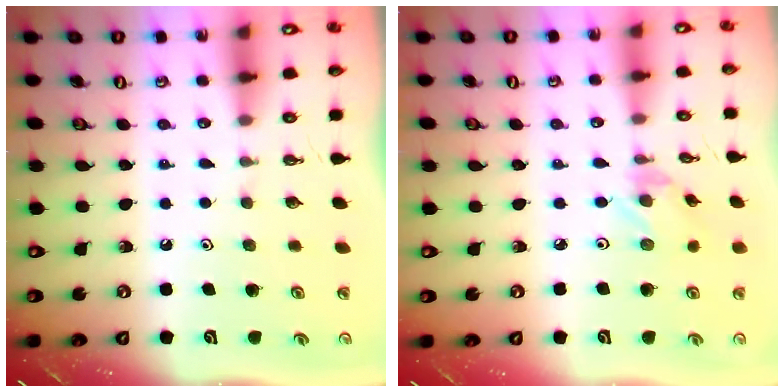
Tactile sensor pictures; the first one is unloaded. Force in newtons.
{"total": 1.3, "press": 1.3, "slide": 0.0}